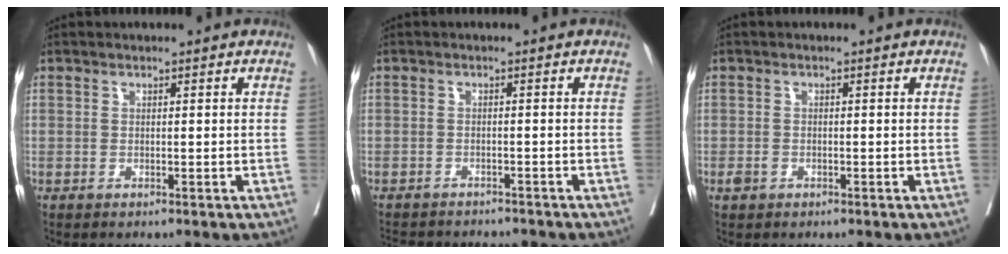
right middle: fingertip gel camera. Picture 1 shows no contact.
{"total": 9.1, "force": [-8.6, 2.0, 2.4], "torque": [-0.037, -0.001, -0.110]}
{"total": 1.2, "force": [-0.6, 0.9, 0.6], "torque": [-0.011, 0.002, -0.008]}